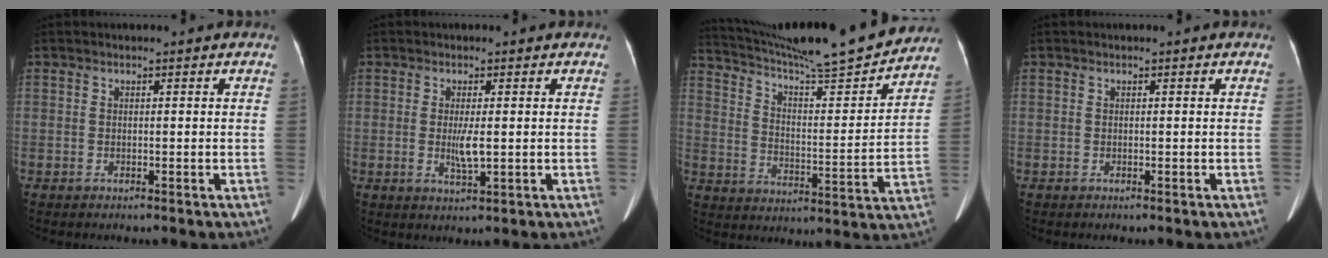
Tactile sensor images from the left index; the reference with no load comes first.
{"total": 3.3, "force": [-0.1, 0.5, 3.2], "torque": [-0.061, -0.006, 0.000]}
{"total": 23.0, "force": [21.0, 0.7, 9.2], "torque": [-0.159, -0.031, 0.304]}
{"total": 0.0}